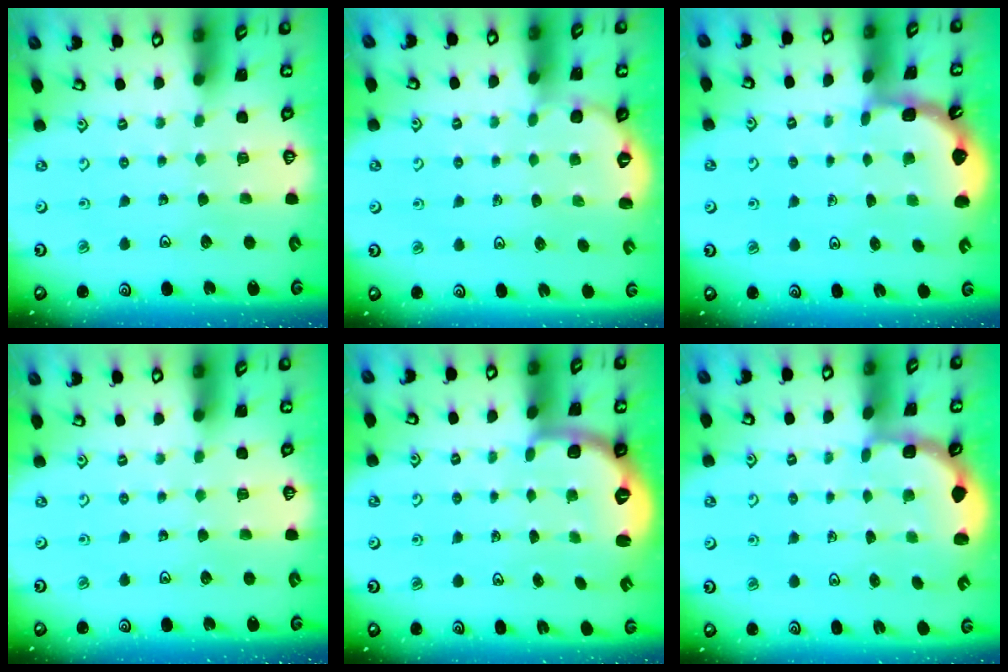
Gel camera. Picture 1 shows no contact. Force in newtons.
{"total": 2.9, "press": 2.8, "slide": 0.9}
{"total": 2.0, "press": 2.0, "slide": 0.2}
{"total": 0.0}
{"total": 2.7, "press": 1.6, "slide": 2.1}
{"total": 2.5, "press": 1.9, "slide": 1.6}